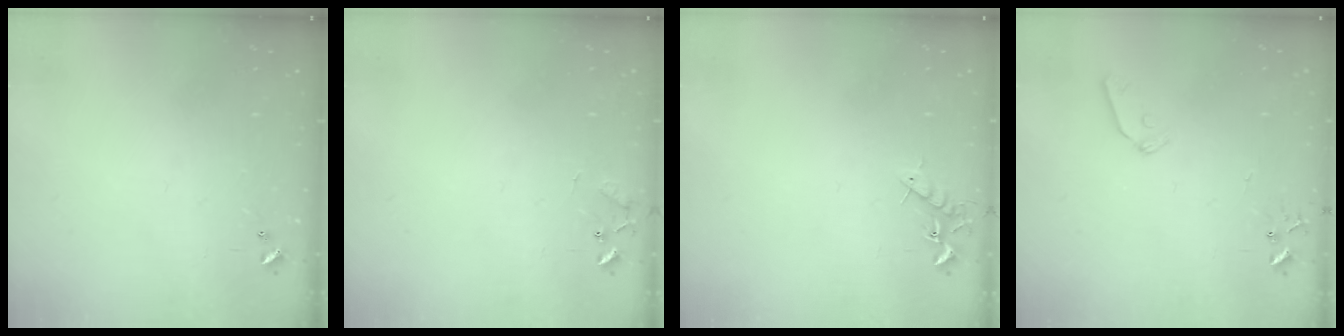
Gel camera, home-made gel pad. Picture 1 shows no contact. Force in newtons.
{"total": 7.6, "press": 7.5, "slide": 0.6}
{"total": 7.0, "press": 6.9, "slide": 0.9}
{"total": 7.3, "press": 7.3, "slide": 0.7}